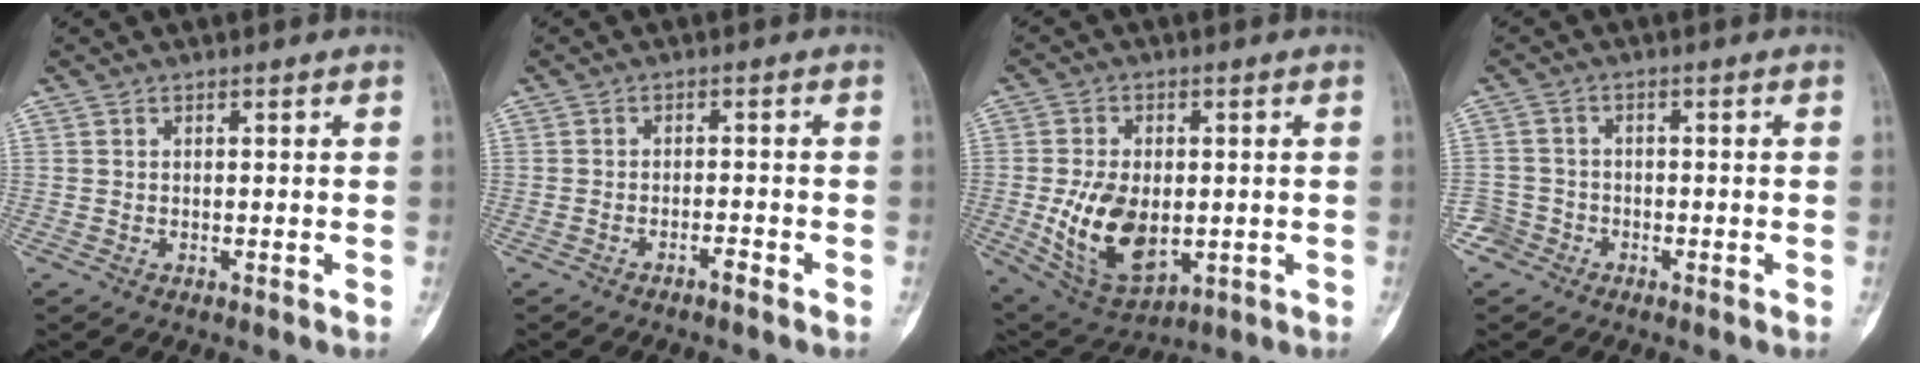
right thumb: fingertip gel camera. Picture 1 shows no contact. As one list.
[{"total": 1.6, "force": [-1.3, 0.1, 1.0], "torque": [-0.018, 0.012, -0.023]}, {"total": 13.7, "force": [-1.5, 8.4, 10.7], "torque": [-0.178, -0.007, -0.005]}, {"total": 3.5, "force": [-2.2, 2.8, -0.4], "torque": [0.025, 0.016, -0.048]}]